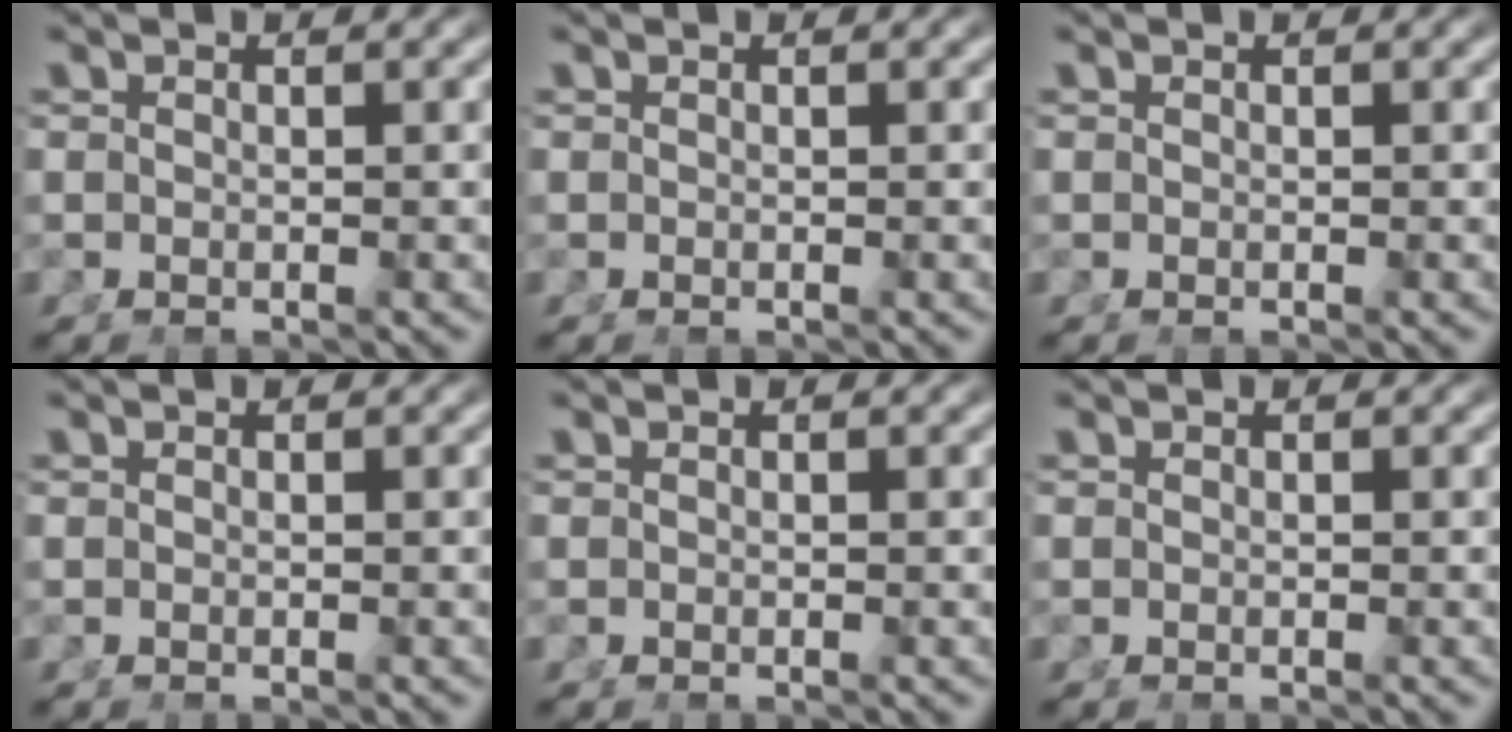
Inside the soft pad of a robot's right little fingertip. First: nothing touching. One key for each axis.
{"total": 0.0}
{"total": 0.0}
{"total": 0.0}
{"total": 0.0}
{"total": 0.0}